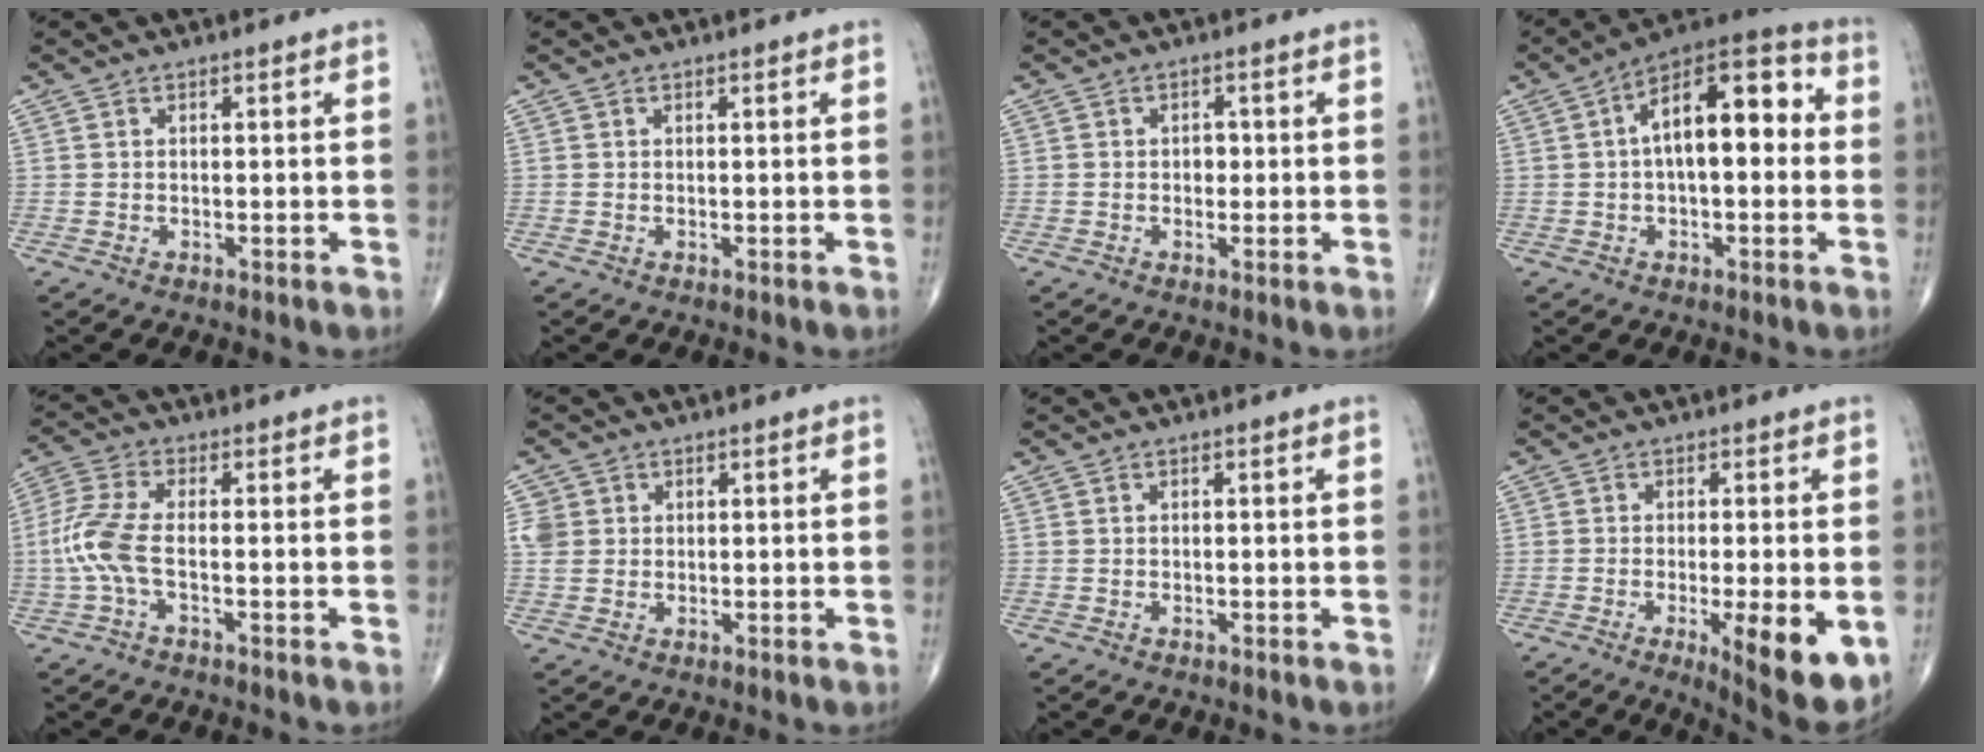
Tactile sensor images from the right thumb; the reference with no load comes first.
{"total": 0.0}
{"total": 1.7, "force": [-0.1, 1.3, 1.0], "torque": [-0.003, 0.003, -0.003]}
{"total": 15.6, "force": [1.8, 7.2, 13.7], "torque": [-0.194, 0.042, 0.017]}
{"total": 7.2, "force": [-1.4, 2.5, 6.6], "torque": [-0.179, 0.015, -0.036]}
{"total": 3.6, "force": [0.8, 3.3, 1.3], "torque": [-0.012, 0.004, 0.020]}
{"total": 0.0}
{"total": 10.8, "force": [-3.0, 2.6, 10.1], "torque": [-0.138, -0.022, -0.040]}